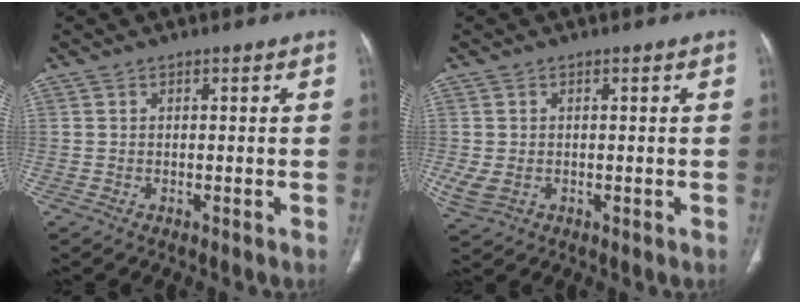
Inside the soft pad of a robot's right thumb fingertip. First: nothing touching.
{"total": 3.8, "force": [-0.4, 2.8, 2.5], "torque": [-0.065, -0.001, 0.002]}